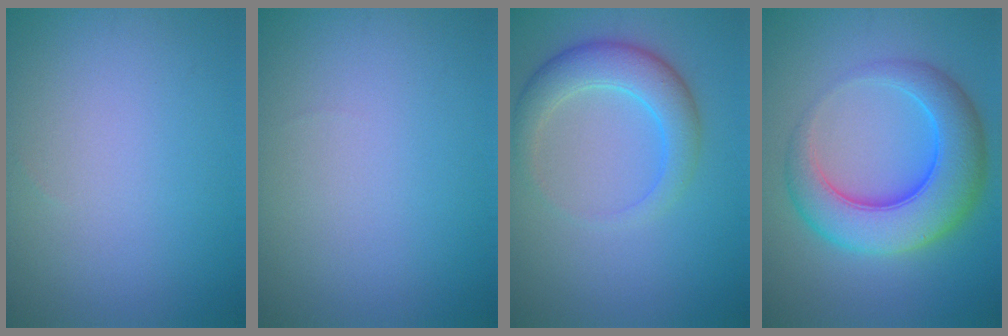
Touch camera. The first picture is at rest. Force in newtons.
{"total": 0.0}
{"total": 4.2, "press": 4.2, "slide": 0.2}
{"total": 8.1, "press": 8.1, "slide": 0.2}